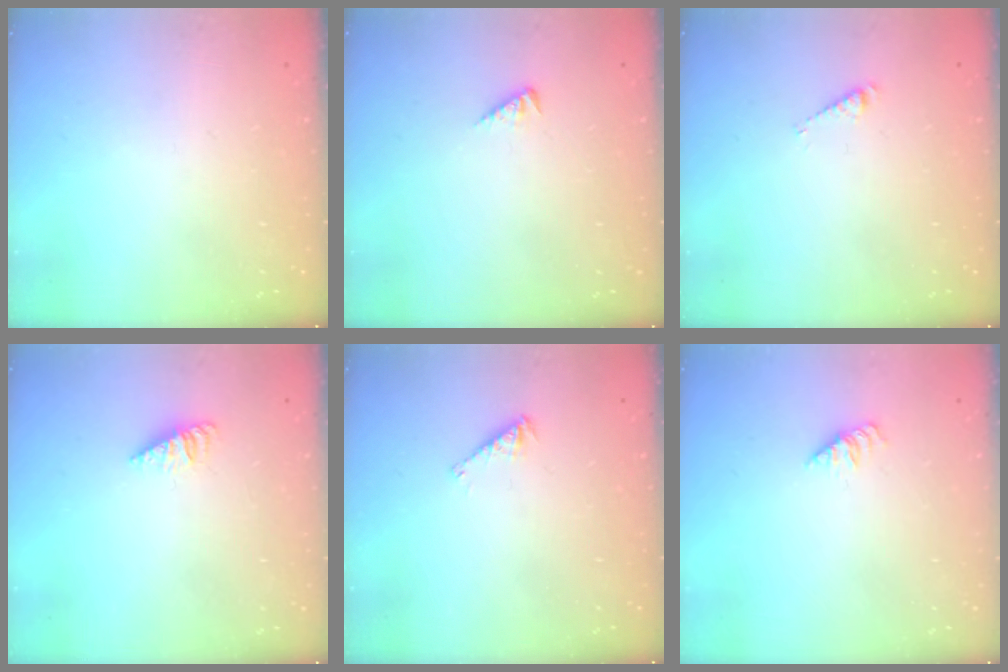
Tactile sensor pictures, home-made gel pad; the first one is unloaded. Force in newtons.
{"total": 2.0, "press": 1.9, "slide": 0.3}
{"total": 2.9, "press": 2.9, "slide": 0.3}
{"total": 1.8, "press": 1.8, "slide": 0.4}
{"total": 2.9, "press": 2.8, "slide": 0.5}
{"total": 1.4, "press": 1.4, "slide": 0.3}